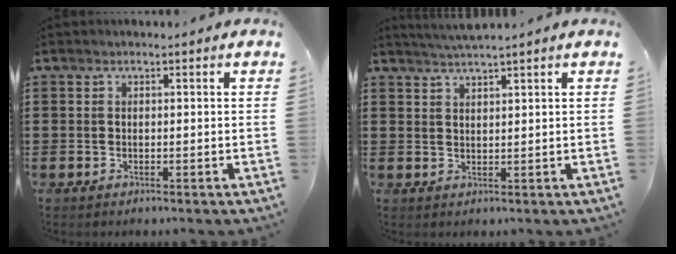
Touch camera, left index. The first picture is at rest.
{"total": 2.0, "force": [1.8, -0.6, 0.5], "torque": [-0.012, -0.003, 0.035]}